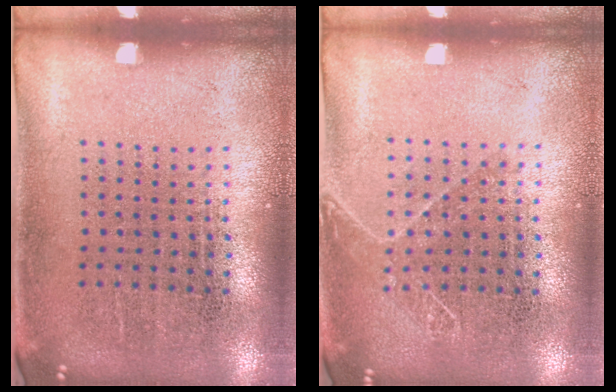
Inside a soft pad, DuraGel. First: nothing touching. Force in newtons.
{"total": 1.1, "press": 0.9, "slide": 0.5}